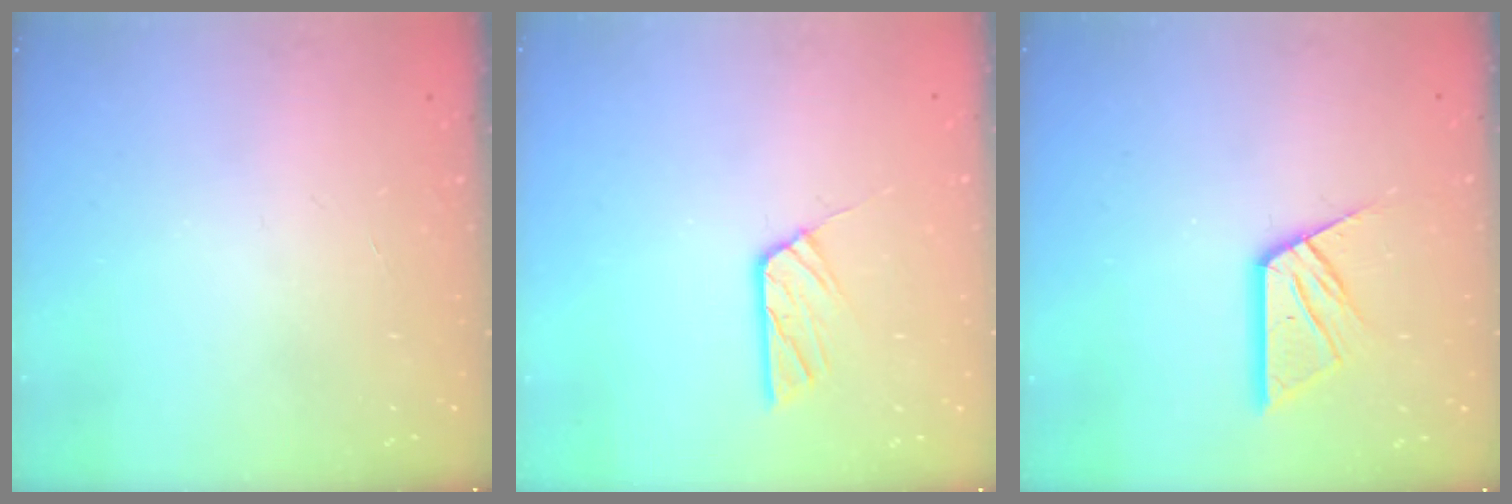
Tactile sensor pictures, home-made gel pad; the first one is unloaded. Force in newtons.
{"total": 5.8, "press": 5.8, "slide": 0.3}
{"total": 11.9, "press": 11.8, "slide": 1.1}